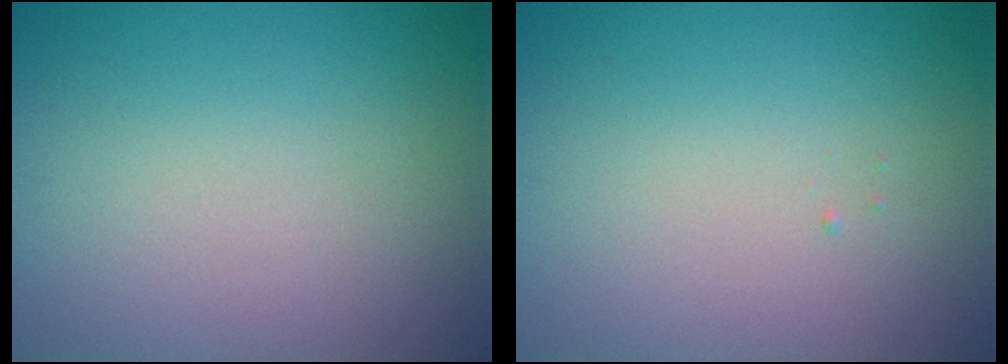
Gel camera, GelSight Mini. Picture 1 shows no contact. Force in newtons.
{"total": 0.0}